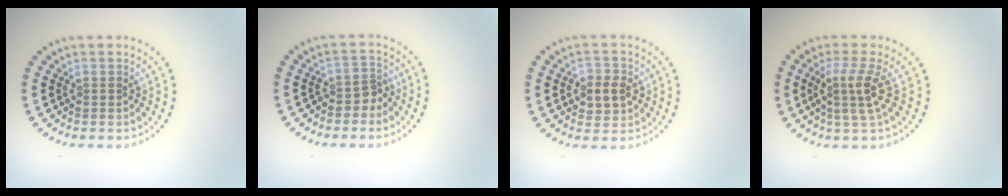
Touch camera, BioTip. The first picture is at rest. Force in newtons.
{"total": 1.9, "press": 1.4, "slide": 1.2}
{"total": 2.9, "press": 2.8, "slide": 0.5}
{"total": 3.1, "press": 2.3, "slide": 2.1}